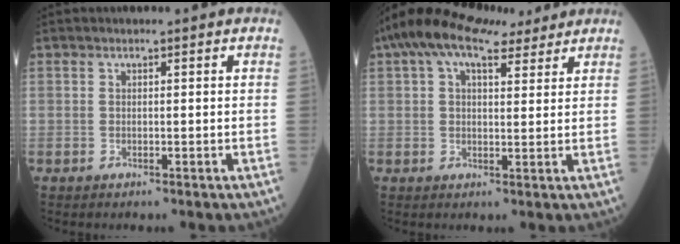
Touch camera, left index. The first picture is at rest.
{"total": 10.2, "force": [7.3, 3.9, 5.9], "torque": [-0.112, 0.051, 0.125]}